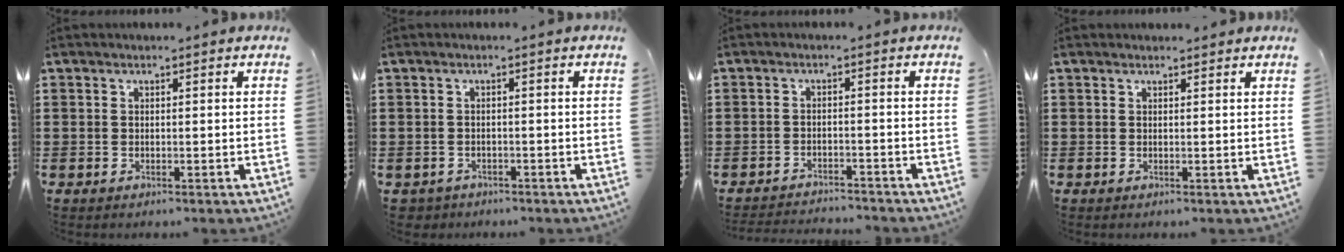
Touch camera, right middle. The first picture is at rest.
{"total": 1.2, "force": [-1.1, 0.5, -0.2], "torque": [-0.002, 0.002, -0.026]}
{"total": 2.6, "force": [-2.6, 0.1, 0.0], "torque": [-0.005, 0.001, -0.056]}
{"total": 0.6, "force": [0.6, 0.0, 0.1], "torque": [0.005, -0.003, 0.009]}